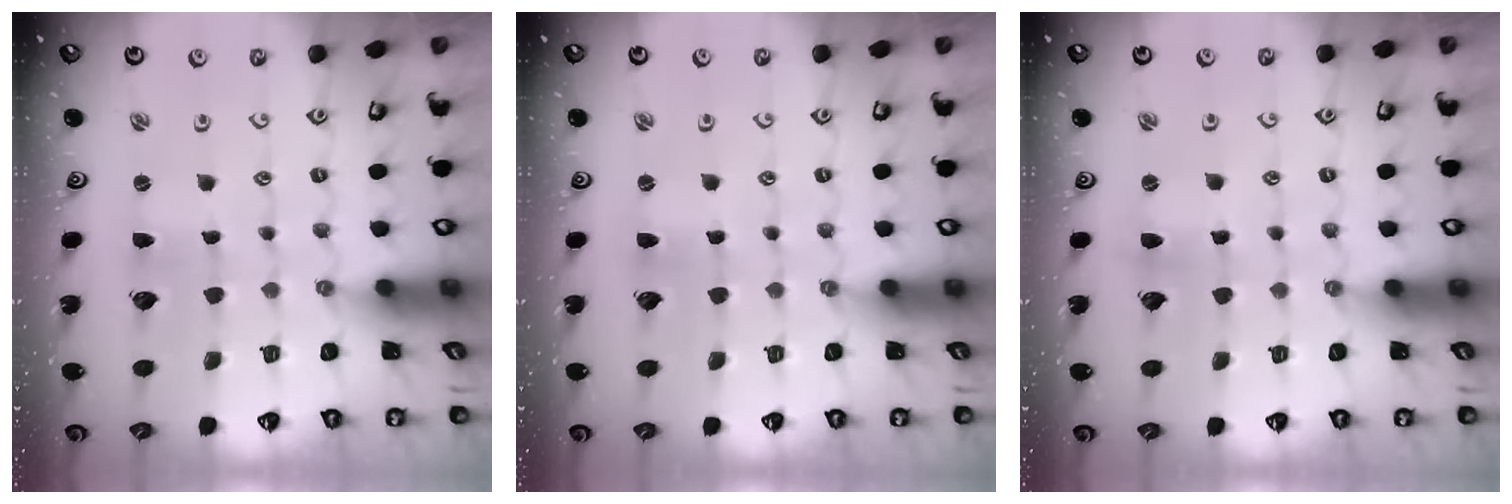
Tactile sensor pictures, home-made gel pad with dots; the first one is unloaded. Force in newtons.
{"total": 0.0}
{"total": 1.7, "press": 1.7, "slide": 0.3}